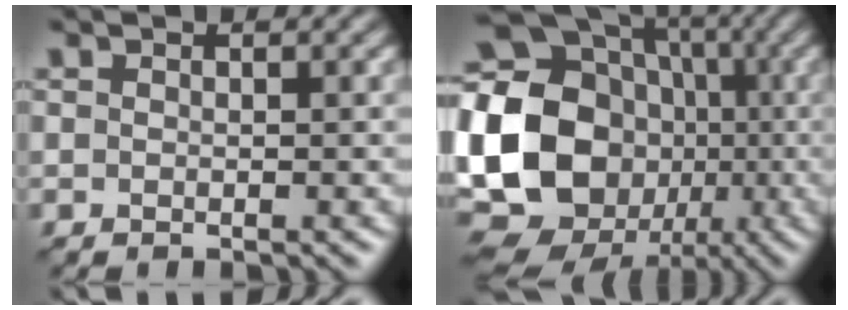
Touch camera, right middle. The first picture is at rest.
{"total": 23.1, "force": [-3.4, 20.2, 10.6], "torque": [-0.226, -0.003, -0.110]}